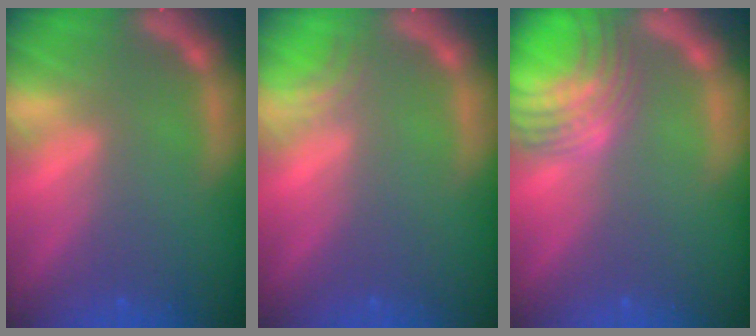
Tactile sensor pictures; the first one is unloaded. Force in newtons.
{"total": 1.5}
{"total": 8.5}